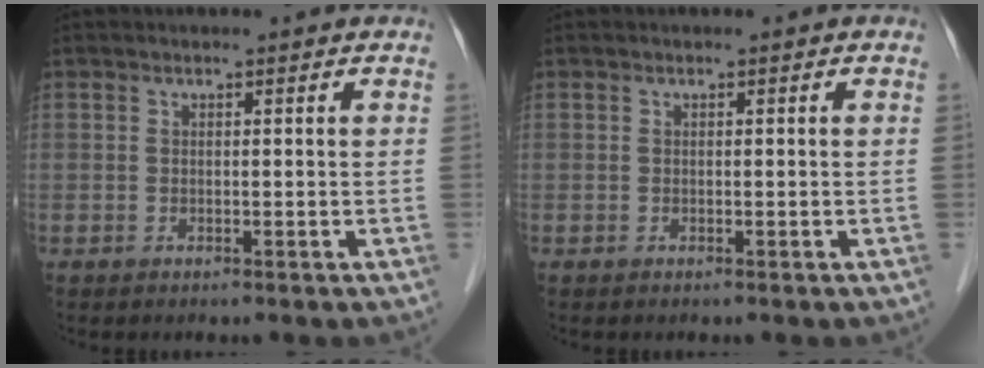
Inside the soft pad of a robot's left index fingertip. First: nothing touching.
{"total": 0.0}